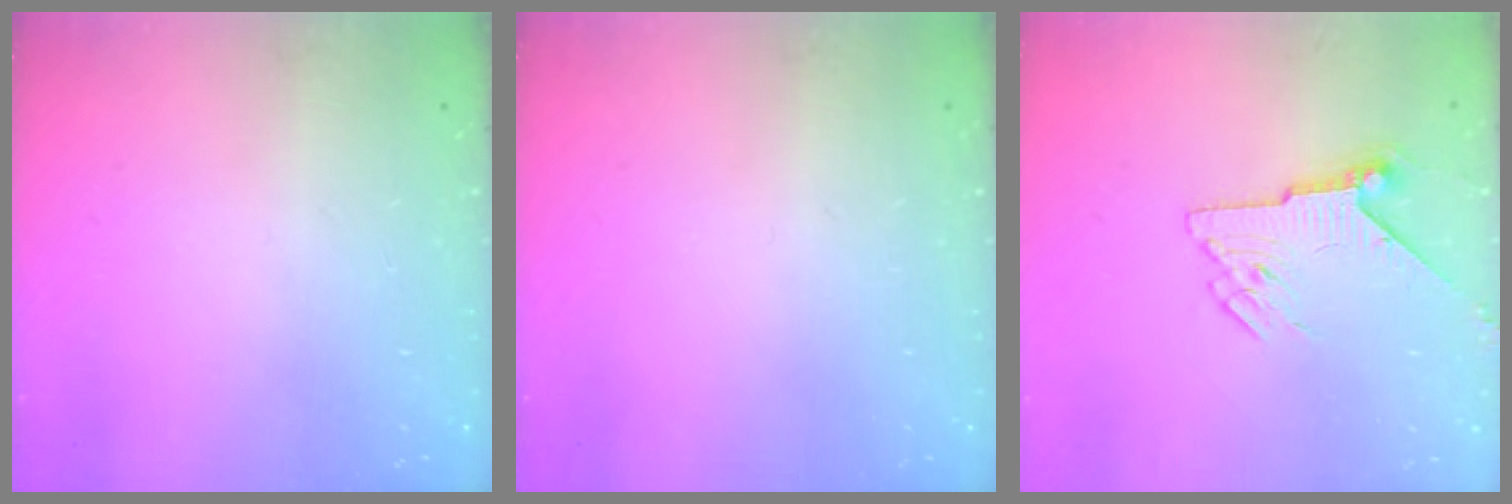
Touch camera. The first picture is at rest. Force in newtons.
{"total": 0.0}
{"total": 6.5, "press": 6.4, "slide": 0.9}